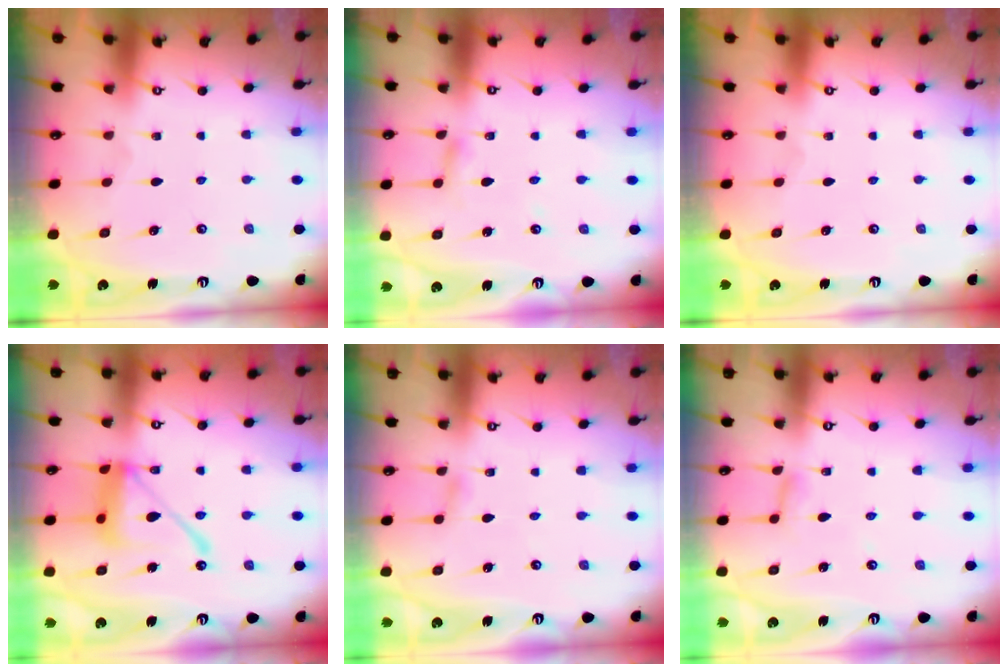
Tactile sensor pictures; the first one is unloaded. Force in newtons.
{"total": 2.4, "press": 2.4, "slide": 0.2}
{"total": 0.0}
{"total": 15.0, "press": 14.9, "slide": 1.4}
{"total": 2.8, "press": 2.8, "slide": 0.3}
{"total": 4.8, "press": 4.7, "slide": 0.5}